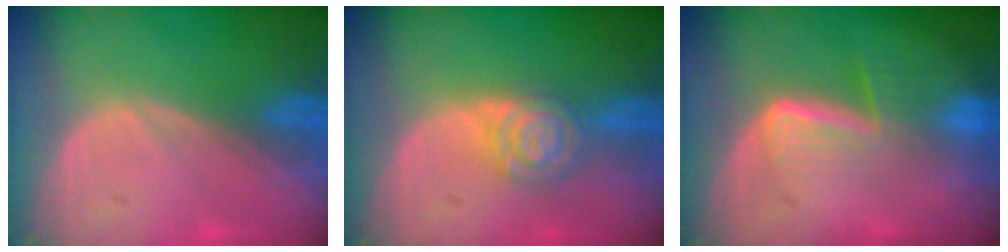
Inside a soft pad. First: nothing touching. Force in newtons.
{"total": 5.4, "press": 5.3, "slide": 0.4}
{"total": 6.7, "press": 5.8, "slide": 3.4}